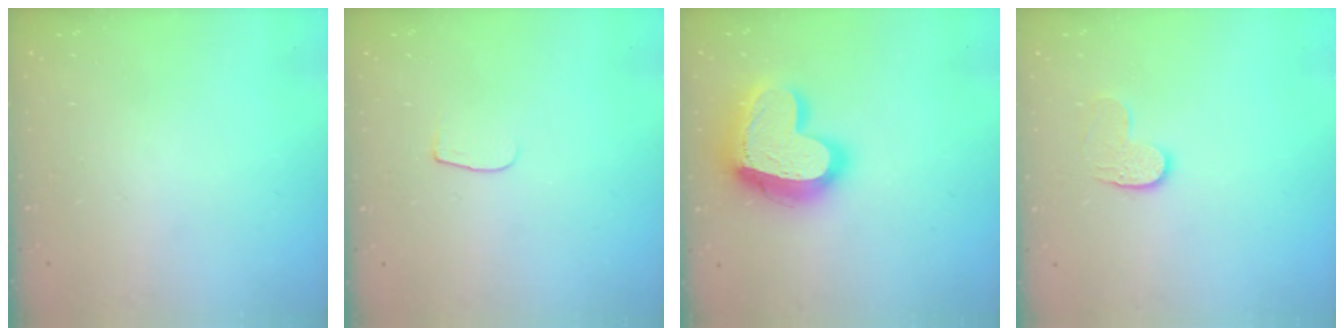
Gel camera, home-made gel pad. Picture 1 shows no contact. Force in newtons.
{"total": 3.8, "press": 3.8, "slide": 0.5}
{"total": 22.7, "press": 22.6, "slide": 1.9}
{"total": 5.7, "press": 5.7, "slide": 0.4}